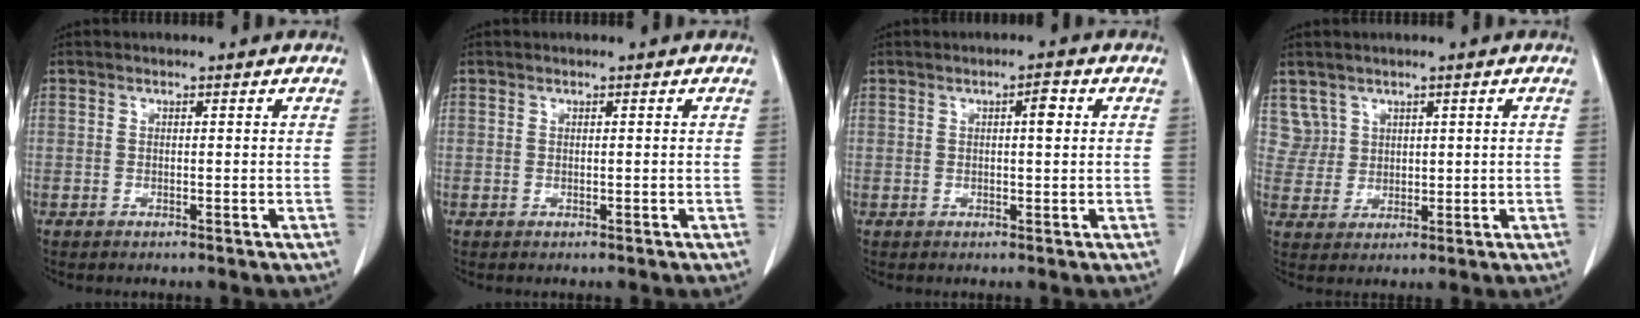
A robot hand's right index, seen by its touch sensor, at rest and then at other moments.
{"total": 0.0}
{"total": 2.3, "force": [0.6, 0.6, 2.2], "torque": [-0.031, 0.003, 0.008]}
{"total": 3.9, "force": [2.2, 3.2, -0.4], "torque": [0.019, 0.004, 0.045]}